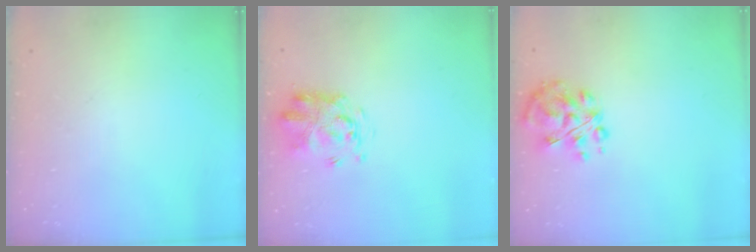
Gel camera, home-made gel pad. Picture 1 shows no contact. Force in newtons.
{"total": 3.2, "press": 3.1, "slide": 0.7}
{"total": 10.1, "press": 9.9, "slide": 2.0}